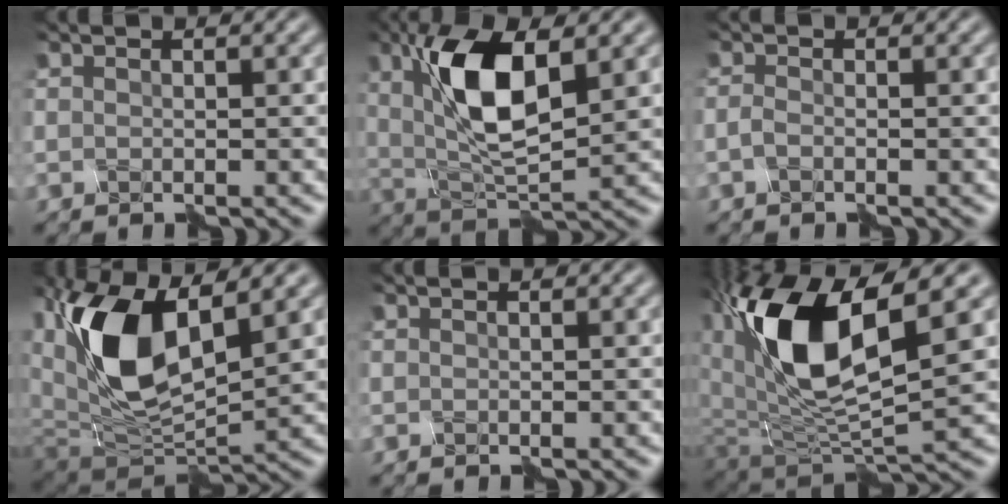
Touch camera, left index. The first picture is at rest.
{"total": 8.1, "force": [1.8, 2.8, 7.4], "torque": [-0.144, 0.001, 0.032]}
{"total": 1.2, "force": [-1.1, 0.1, 0.6], "torque": [-0.018, 0.001, -0.023]}
{"total": 11.5, "force": [2.6, 5.6, 9.7], "torque": [-0.204, 0.005, 0.044]}
{"total": 0.0}
{"total": 11.5, "force": [2.7, 5.6, 9.6], "torque": [-0.192, -0.002, 0.053]}